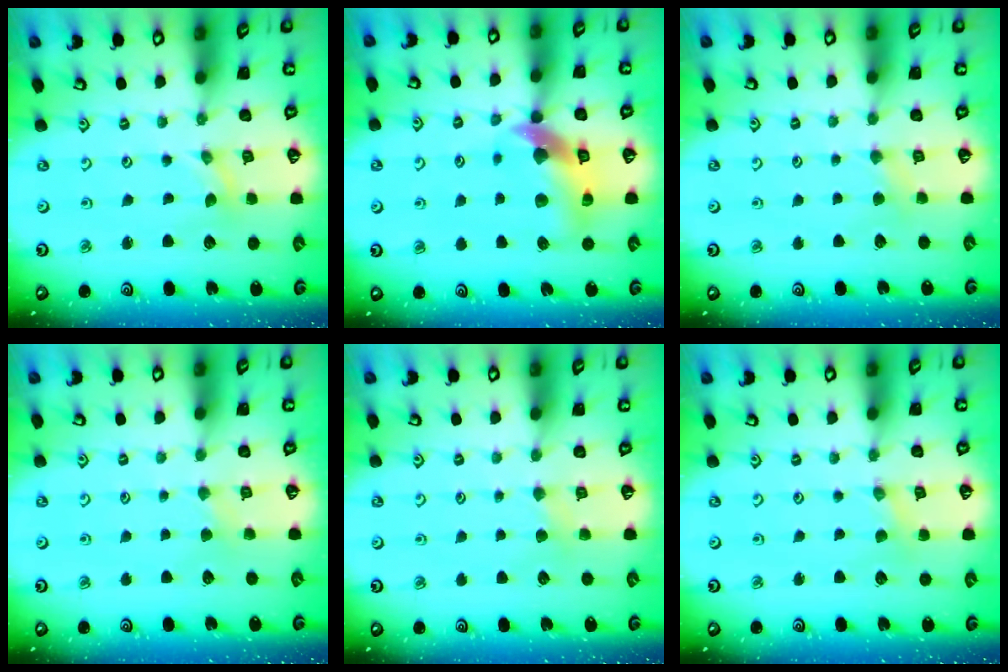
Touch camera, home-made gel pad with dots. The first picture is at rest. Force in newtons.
{"total": 11.5, "press": 11.4, "slide": 1.7}
{"total": 2.9, "press": 2.9, "slide": 0.3}
{"total": 1.9, "press": 1.9, "slide": 0.4}
{"total": 1.9, "press": 1.8, "slide": 0.4}
{"total": 0.0}